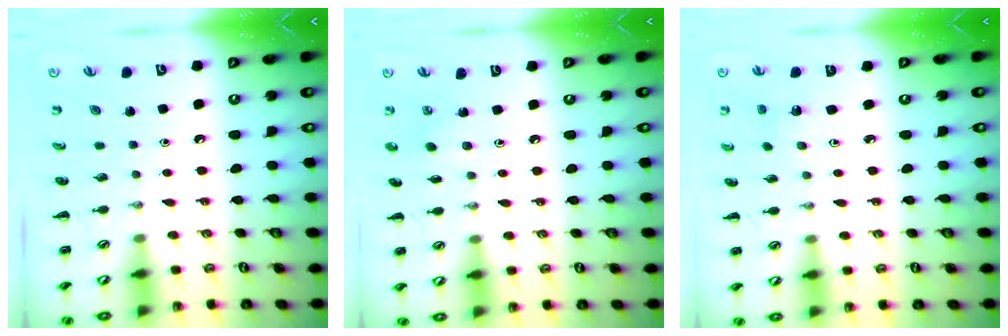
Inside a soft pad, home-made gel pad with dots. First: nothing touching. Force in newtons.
{"total": 2.6, "press": 2.5, "slide": 0.7}
{"total": 1.5, "press": 1.4, "slide": 0.5}